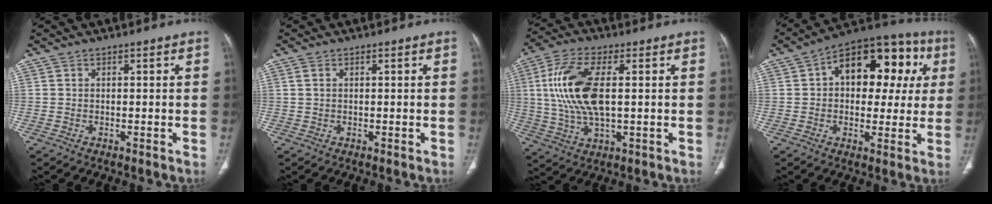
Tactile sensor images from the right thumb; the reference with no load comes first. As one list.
[{"total": 1.2, "force": [0.5, 0.7, 0.9], "torque": [-0.029, 0.009, 0.014]}, {"total": 14.9, "force": [1.9, 6.5, 13.2], "torque": [-0.286, 0.004, 0.041]}, {"total": 19.2, "force": [4.6, 11.7, 14.5], "torque": [-0.145, 0.033, 0.056]}]